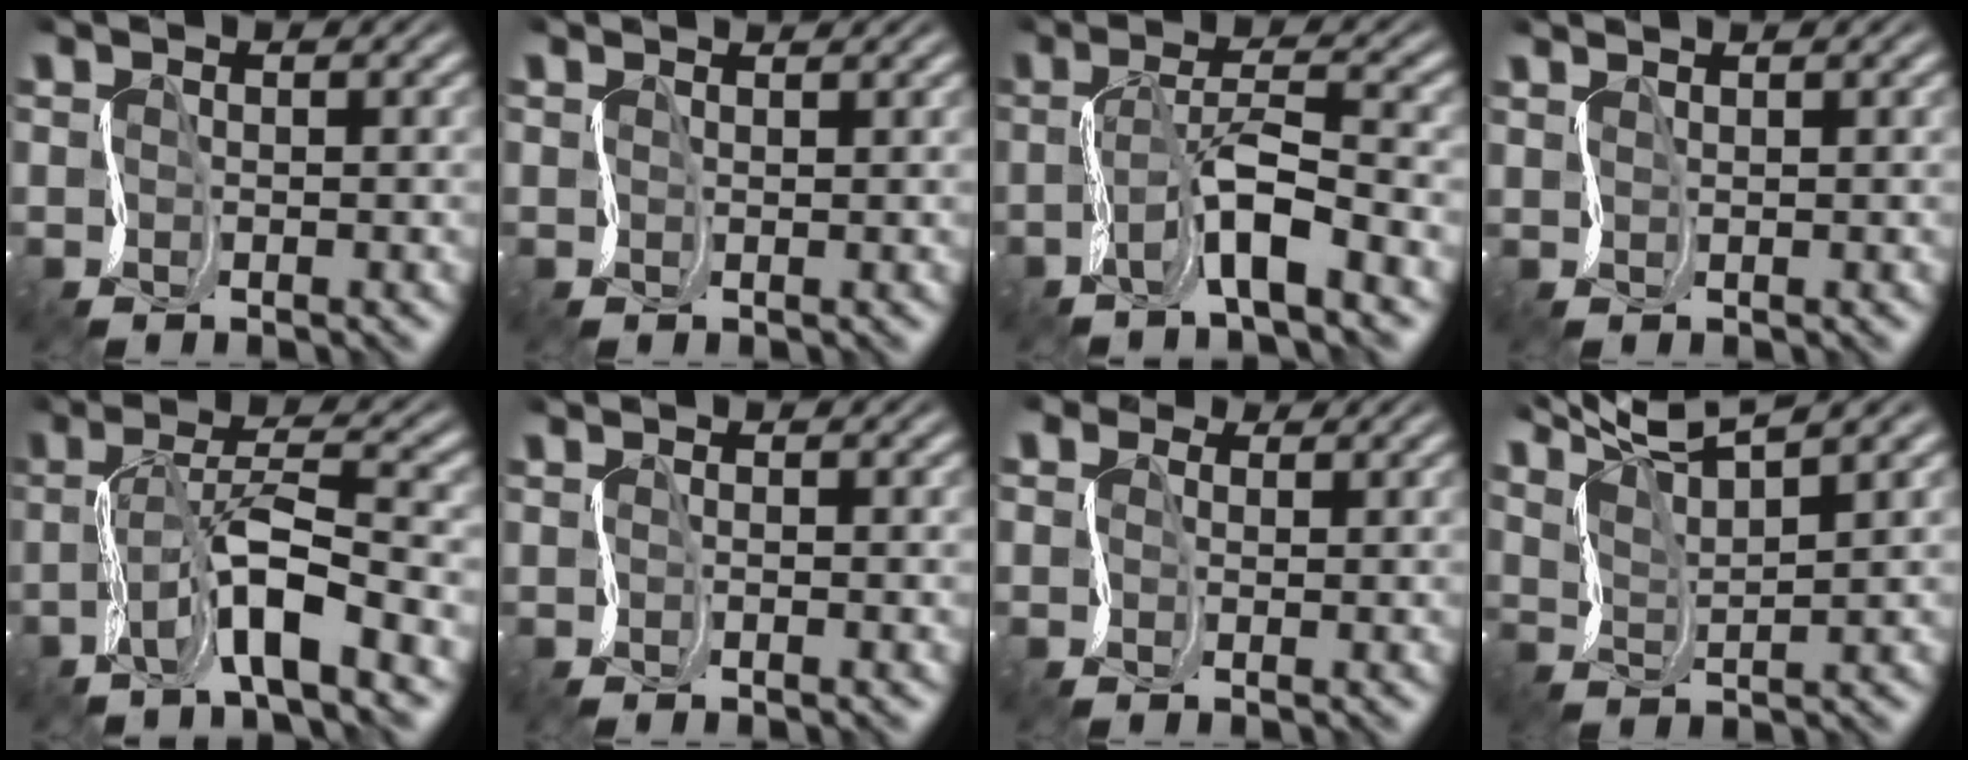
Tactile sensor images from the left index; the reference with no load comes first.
{"total": 0.7, "force": [0.7, -0.3, 0.0], "torque": [-0.002, -0.003, 0.012]}
{"total": 4.1, "force": [-1.7, 0.3, 3.7], "torque": [-0.072, 0.012, -0.037]}
{"total": 1.4, "force": [1.3, 0.1, 0.7], "torque": [-0.006, 0.009, 0.021]}
{"total": 5.9, "force": [-2.5, 0.8, 5.3], "torque": [-0.093, 0.012, -0.051]}
{"total": 0.5, "force": [0.1, -0.2, 0.5], "torque": [-0.004, -0.005, 0.000]}
{"total": 3.6, "force": [1.2, 3.0, 1.7], "torque": [-0.017, 0.006, -0.021]}
{"total": 6.3, "force": [5.9, 0.0, 2.4], "torque": [-0.059, 0.015, 0.099]}